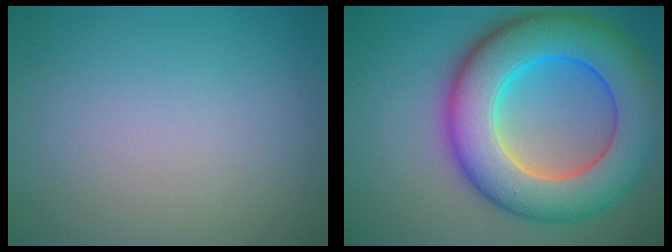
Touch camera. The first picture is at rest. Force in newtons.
{"total": 12.5, "press": 12.5, "slide": 0.3}